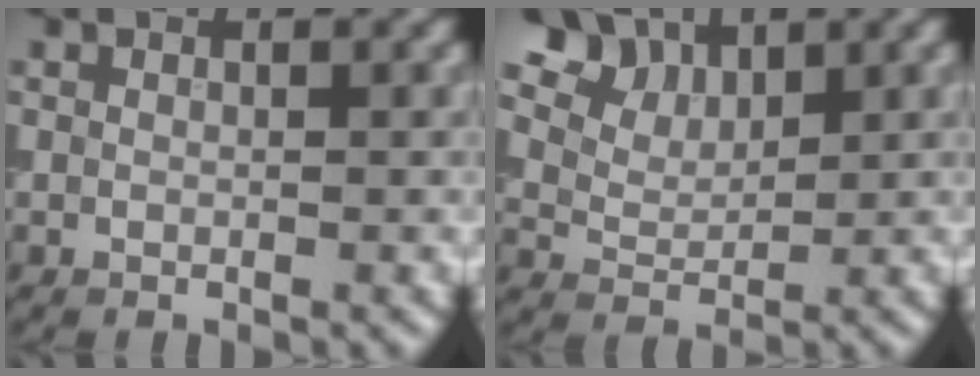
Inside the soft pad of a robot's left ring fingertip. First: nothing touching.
{"total": 9.1, "force": [6.0, 5.5, 4.0], "torque": [-0.098, 0.011, 0.103]}